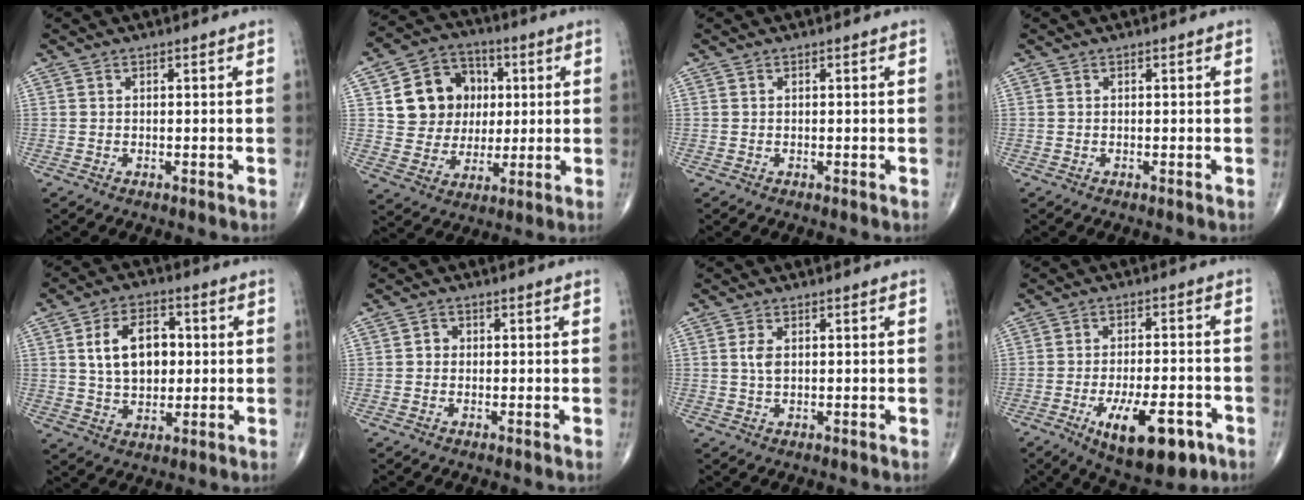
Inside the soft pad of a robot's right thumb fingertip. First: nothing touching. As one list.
[{"total": 14.0, "force": [2.9, 12.2, 6.2], "torque": [-0.059, 0.007, 0.056]}, {"total": 0.0}, {"total": 0.0}, {"total": 11.6, "force": [1.8, 7.6, 8.6], "torque": [-0.119, 0.006, 0.032]}, {"total": 1.5, "force": [-0.1, 1.3, 0.6], "torque": [0.000, 0.005, -0.006]}, {"total": 2.4, "force": [0.5, 1.3, 2.0], "torque": [-0.039, 0.000, 0.010]}, {"total": 14.1, "force": [-6.4, 5.6, 11.2], "torque": [-0.164, 0.018, -0.087]}]